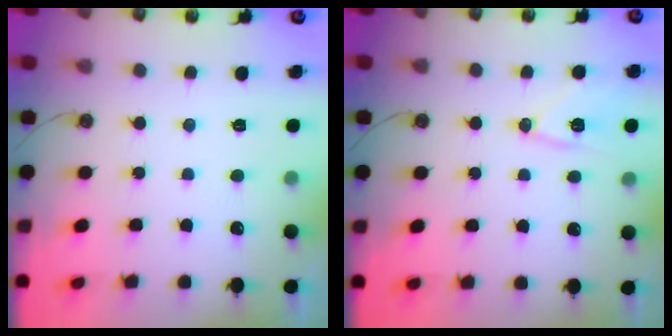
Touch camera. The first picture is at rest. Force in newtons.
{"total": 11.5, "press": 11.5, "slide": 0.2}